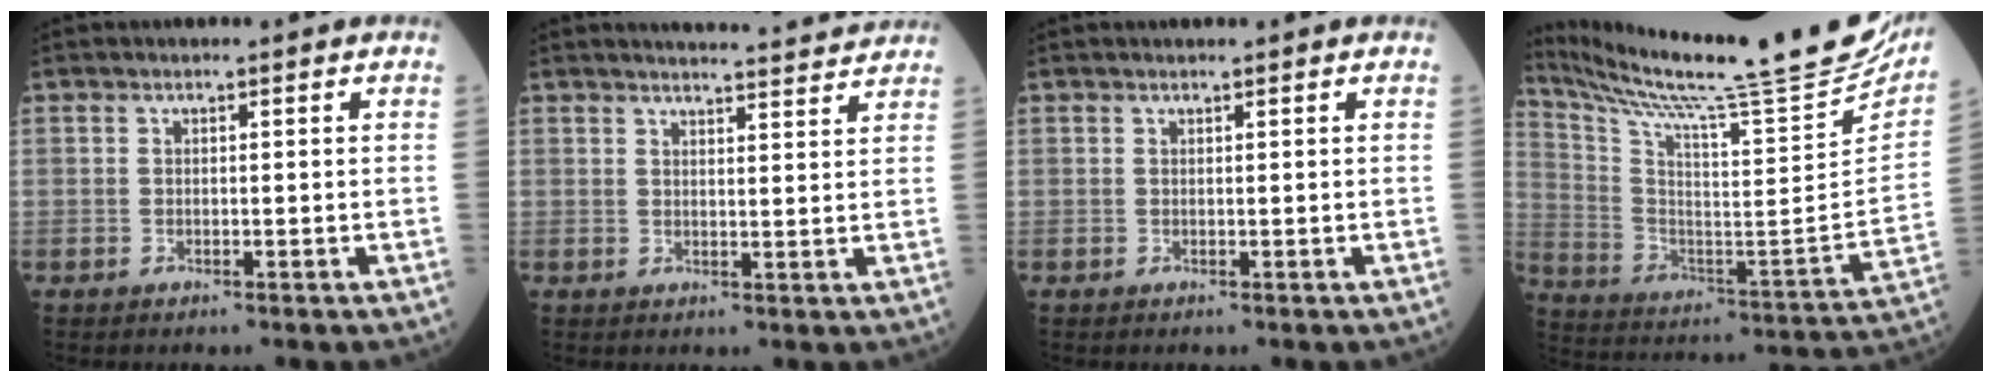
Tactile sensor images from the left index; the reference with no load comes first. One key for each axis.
{"total": 10.2, "fx": 10.0, "fy": 0.3, "fz": 2.2, "tx": -0.026, "ty": 0.001, "tz": 0.113}
{"total": 0.6, "fx": 0.6, "fy": -0.1, "fz": 0.3, "tx": -0.006, "ty": 0.004, "tz": 0.011}
{"total": 31.3, "fx": 27.1, "fy": 0.7, "fz": 15.7, "tx": -0.276, "ty": -0.086, "tz": 0.389}